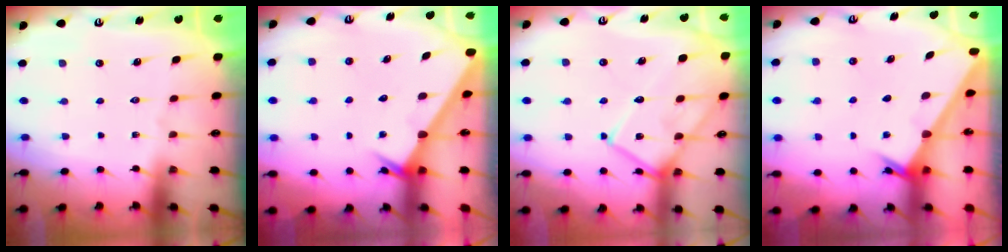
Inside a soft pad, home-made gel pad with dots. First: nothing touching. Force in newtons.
{"total": 2.5, "press": 2.5, "slide": 0.1}
{"total": 14.0, "press": 13.9, "slide": 1.3}
{"total": 2.4, "press": 2.4, "slide": 0.2}